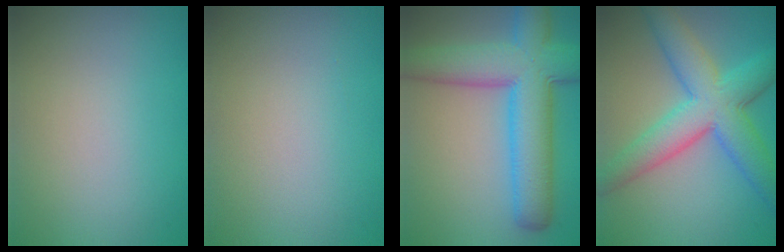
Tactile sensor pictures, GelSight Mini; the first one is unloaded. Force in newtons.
{"total": 0.0}
{"total": 9.6, "press": 9.6, "slide": 0.3}
{"total": 7.9, "press": 7.9, "slide": 0.1}